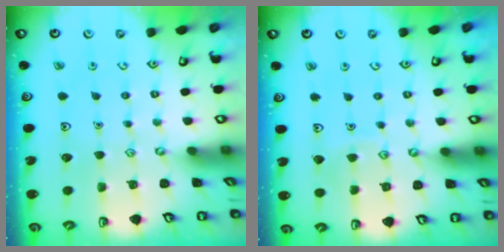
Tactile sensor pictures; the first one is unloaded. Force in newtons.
{"total": 3.7, "press": 3.7, "slide": 0.3}